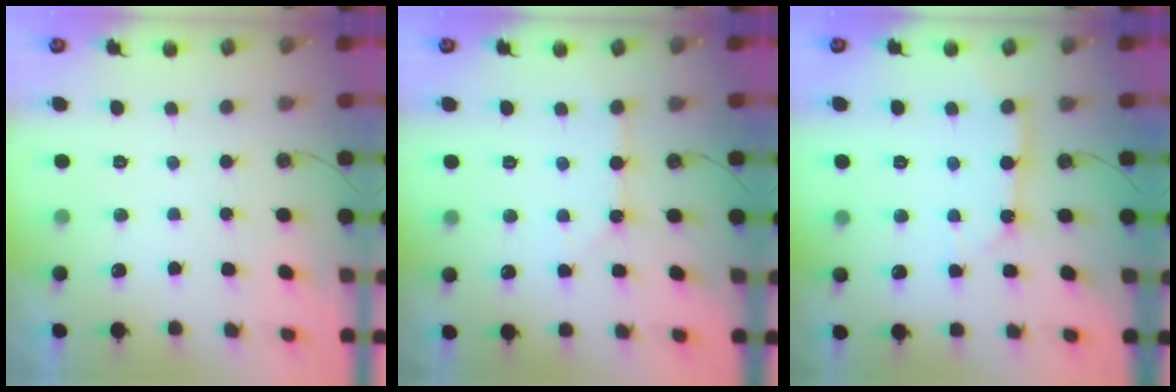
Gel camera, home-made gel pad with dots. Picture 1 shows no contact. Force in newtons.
{"total": 2.9, "press": 2.9, "slide": 0.5}
{"total": 5.0, "press": 5.0, "slide": 0.6}